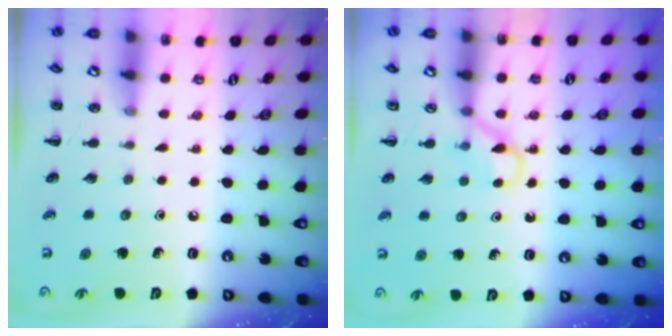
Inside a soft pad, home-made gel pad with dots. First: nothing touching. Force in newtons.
{"total": 3.6, "press": 3.4, "slide": 1.3}